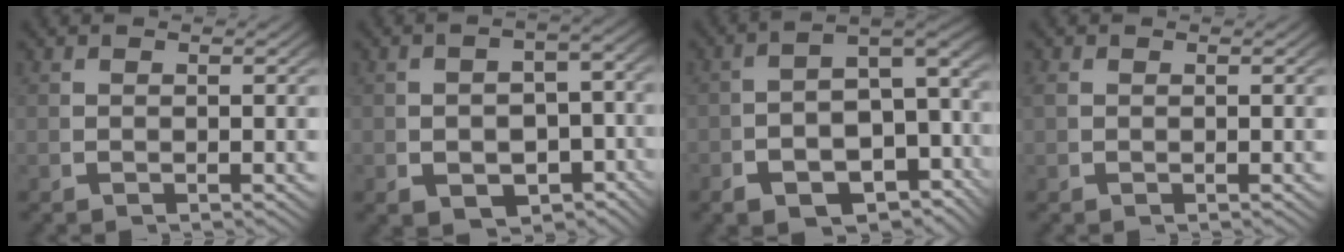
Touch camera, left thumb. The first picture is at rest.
{"total": 5.9, "force": [-1.9, 4.1, 3.9], "torque": [-0.056, -0.027, -0.012]}
{"total": 10.7, "force": [-3.1, 7.0, 7.5], "torque": [-0.119, -0.029, -0.034]}
{"total": 0.5, "force": [0.2, 0.4, 0.2], "torque": [-0.010, -0.006, 0.009]}